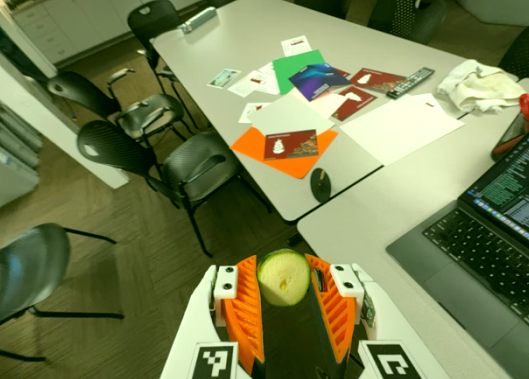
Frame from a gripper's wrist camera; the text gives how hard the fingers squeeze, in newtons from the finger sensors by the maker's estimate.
{"total": 11.5, "left": 11.4, "right": 11.5}